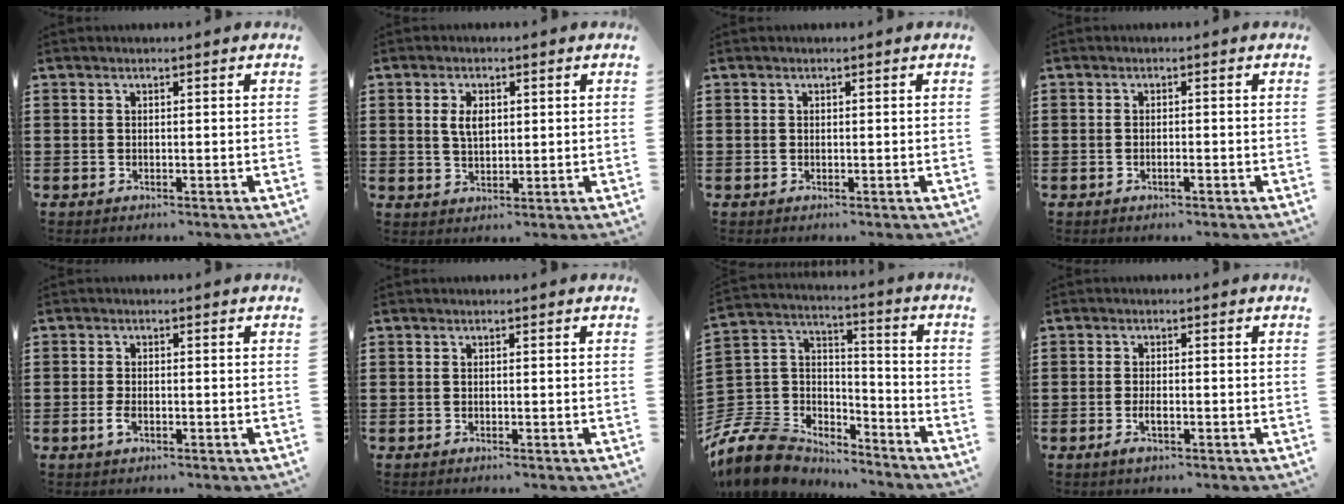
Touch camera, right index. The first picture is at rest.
{"total": 3.6, "force": [0.8, 2.1, 2.8], "torque": [-0.051, 0.007, 0.012]}
{"total": 0.0}
{"total": 1.0, "force": [-0.6, 0.2, 0.8], "torque": [-0.017, -0.005, -0.010]}
{"total": 1.9, "force": [-0.7, 0.9, 1.6], "torque": [-0.045, -0.004, -0.018]}
{"total": 0.0}
{"total": 11.0, "force": [-9.0, 5.8, 2.8], "torque": [-0.103, 0.012, -0.181]}
{"total": 2.3, "force": [-0.9, 0.6, 2.0], "torque": [-0.042, -0.004, -0.018]}